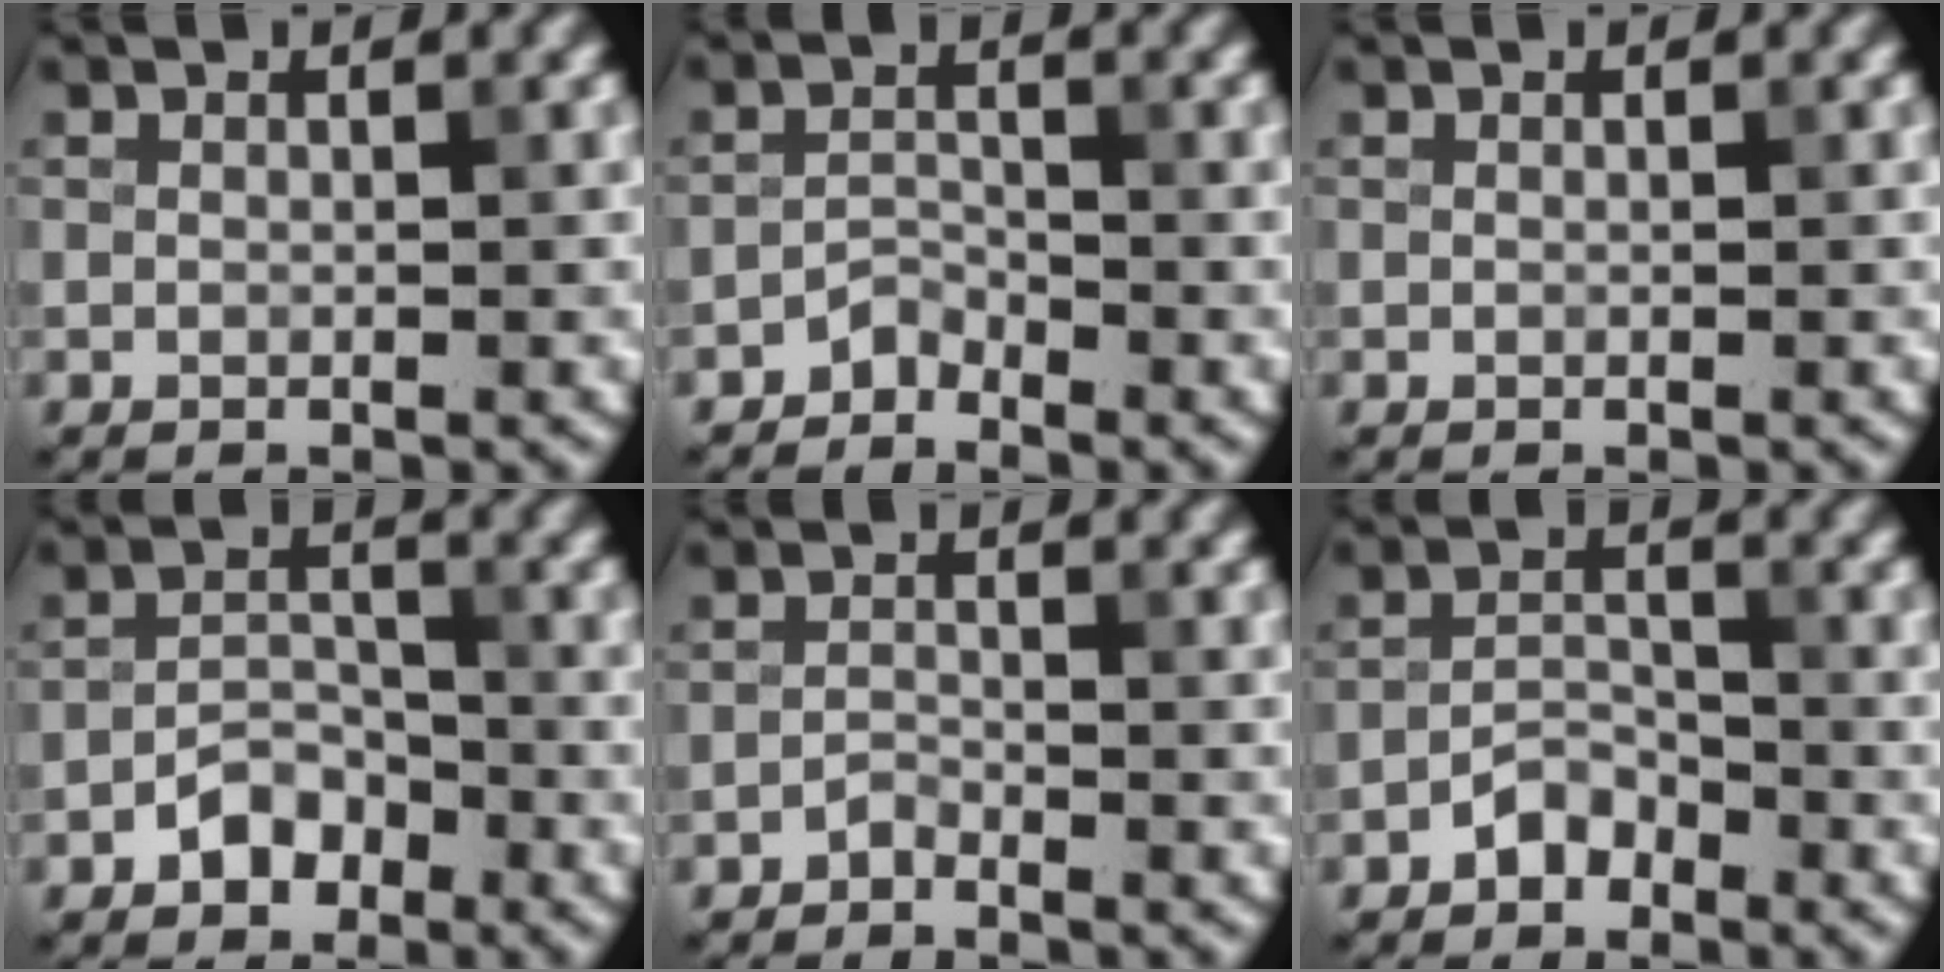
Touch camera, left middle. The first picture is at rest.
{"total": 1.5, "force": [-1.4, 0.5, 0.2], "torque": [-0.002, 0.008, -0.029]}
{"total": 0.0}
{"total": 2.9, "force": [-1.8, 1.7, 1.4], "torque": [-0.018, 0.010, -0.034]}
{"total": 0.9, "force": [-0.9, 0.2, 0.2], "torque": [-0.004, 0.003, -0.019]}
{"total": 2.2, "force": [-1.6, 1.1, 1.0], "torque": [-0.014, 0.010, -0.034]}